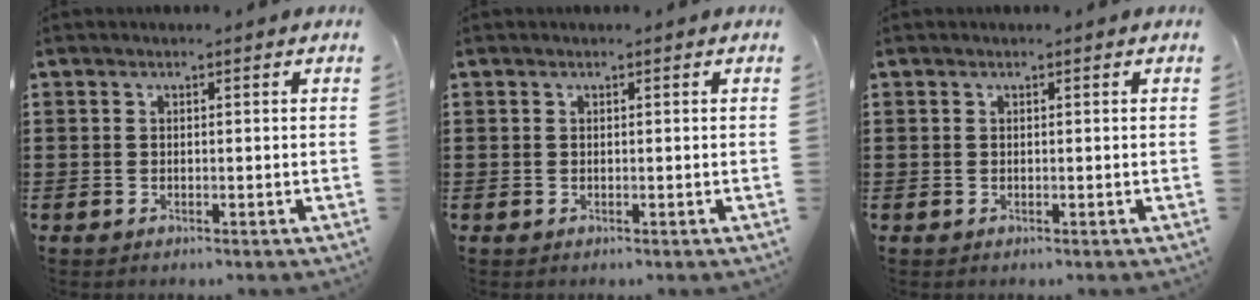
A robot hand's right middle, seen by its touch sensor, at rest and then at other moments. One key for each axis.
{"total": 0.0}
{"total": 0.0}